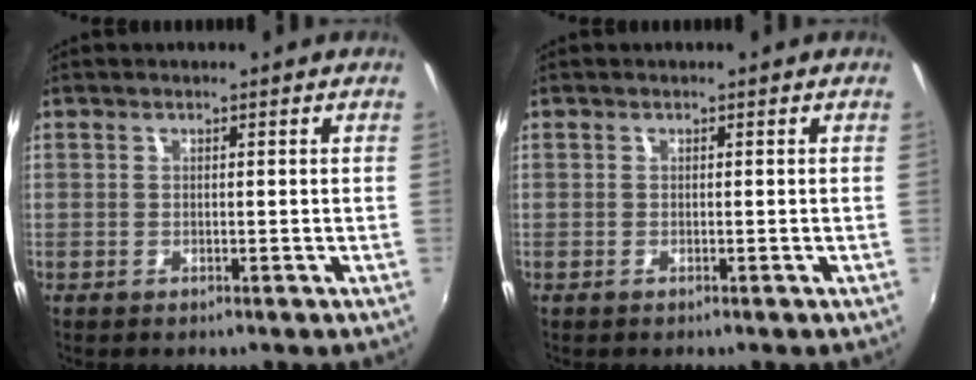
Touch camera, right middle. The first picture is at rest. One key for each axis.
{"total": 0.0}